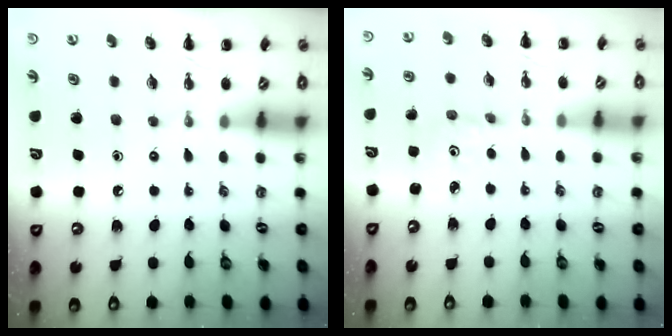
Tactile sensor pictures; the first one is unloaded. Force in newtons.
{"total": 0.9, "press": 0.9, "slide": 0.3}